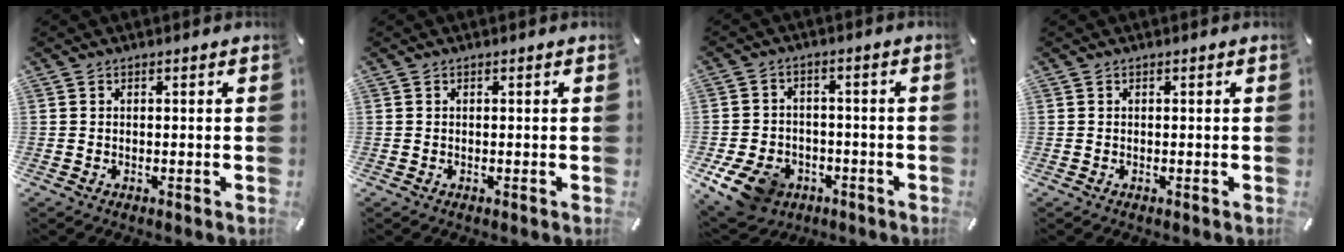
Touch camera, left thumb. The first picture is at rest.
{"total": 0.0}
{"total": 10.4, "force": [-5.1, 7.7, 4.9], "torque": [-0.098, 0.028, -0.094]}
{"total": 0.0}